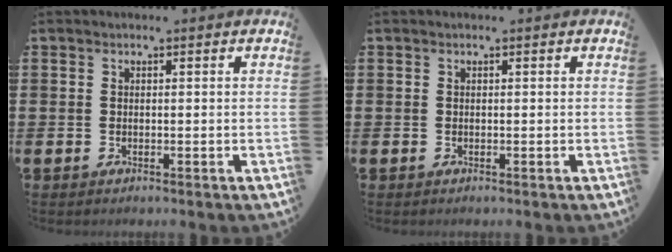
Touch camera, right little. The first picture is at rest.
{"total": 0.0}